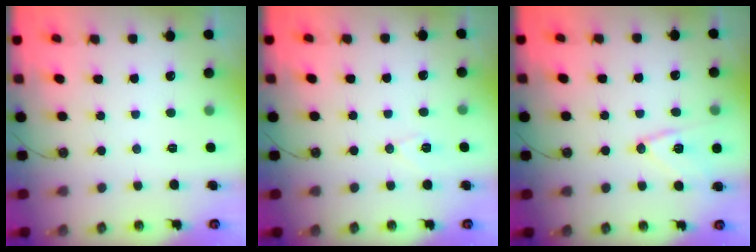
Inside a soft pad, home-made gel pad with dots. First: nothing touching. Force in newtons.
{"total": 6.0, "press": 5.8, "slide": 1.7}
{"total": 10.5, "press": 10.5, "slide": 0.8}